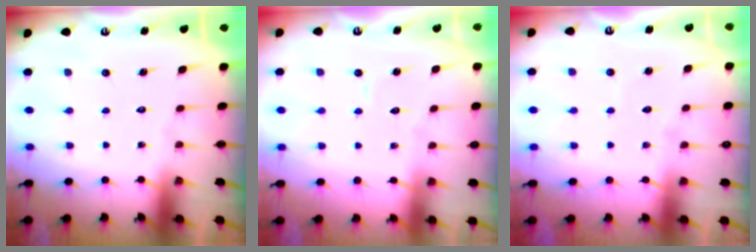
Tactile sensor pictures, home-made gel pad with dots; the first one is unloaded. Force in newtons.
{"total": 3.7, "press": 3.7, "slide": 0.4}
{"total": 3.3, "press": 3.3, "slide": 0.3}